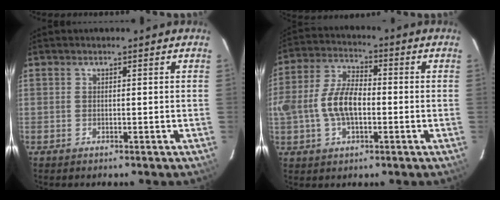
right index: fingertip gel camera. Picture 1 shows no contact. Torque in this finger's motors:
{"motor_torque": [0.34, -0.12, 0.60, 0.16]}